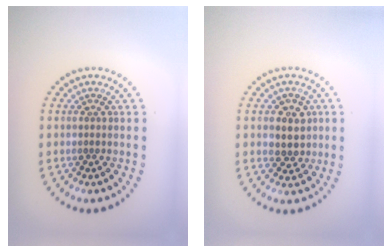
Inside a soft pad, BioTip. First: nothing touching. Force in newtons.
{"total": 2.9, "press": 2.7, "slide": 1.0}